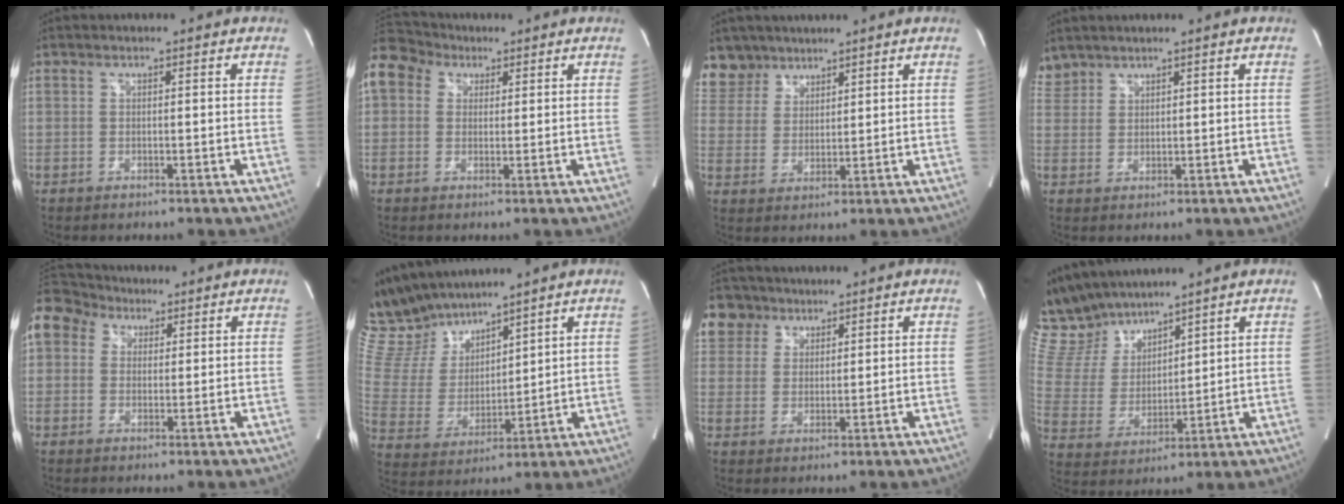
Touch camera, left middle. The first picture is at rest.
{"total": 13.2, "force": [6.9, 10.0, 5.2], "torque": [-0.152, 0.076, 0.132]}
{"total": 7.2, "force": [5.8, 4.2, -0.1], "torque": [0.002, 0.007, 0.123]}
{"total": 3.0, "force": [2.9, 1.0, -0.2], "torque": [-0.001, 0.014, 0.062]}
{"total": 15.1, "force": [7.4, 11.7, 5.9], "torque": [-0.182, 0.085, 0.145]}
{"total": 13.3, "force": [12.1, 3.9, 4.0], "torque": [-0.098, 0.018, 0.249]}
{"total": 7.6, "force": [5.0, 5.7, 0.9], "torque": [-0.025, 0.020, 0.101]}
{"total": 11.8, "force": [10.8, 3.7, 3.1], "torque": [-0.084, 0.022, 0.223]}